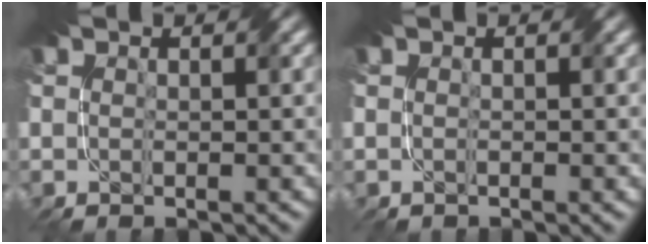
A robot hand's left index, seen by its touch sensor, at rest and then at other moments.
{"total": 0.0}